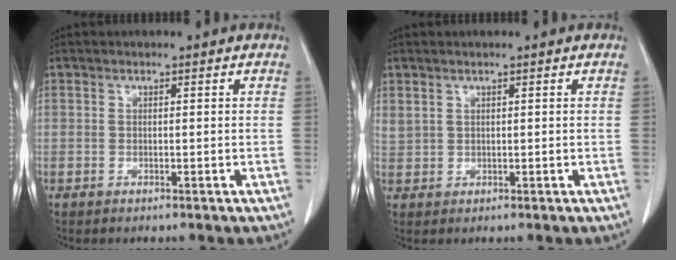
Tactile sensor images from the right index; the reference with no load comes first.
{"total": 1.7, "force": [1.1, 1.0, 0.7], "torque": [-0.020, 0.014, 0.033]}